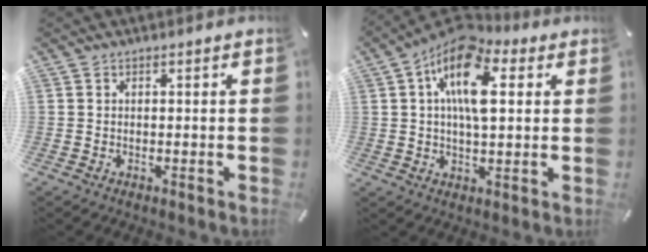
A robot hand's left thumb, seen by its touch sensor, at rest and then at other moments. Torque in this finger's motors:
{"motor_torque": [0.42, 1.14, 1.53, -1.24, 0.46]}